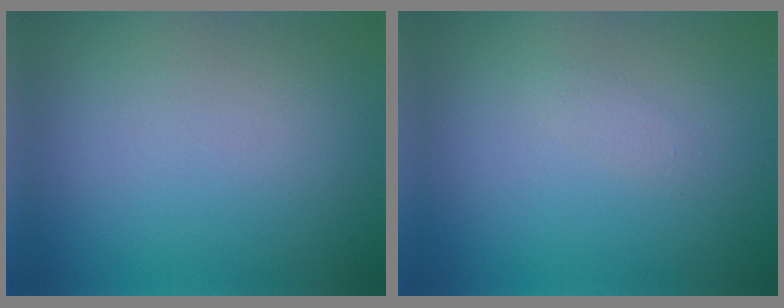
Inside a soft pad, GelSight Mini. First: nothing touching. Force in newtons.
{"total": 0.7, "press": 0.7, "slide": 0.0}